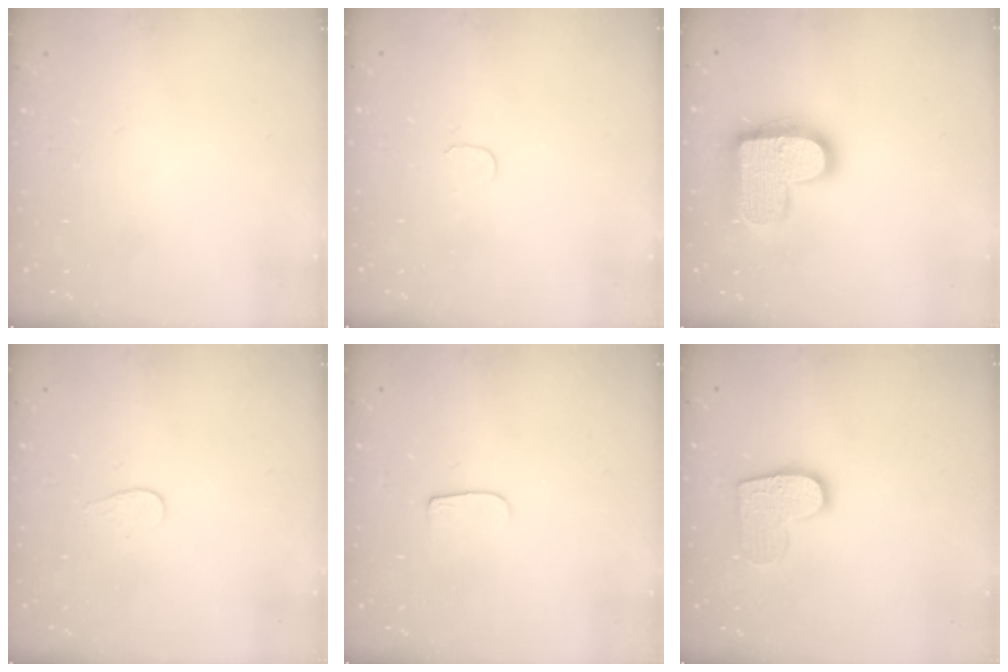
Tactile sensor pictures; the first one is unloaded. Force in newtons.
{"total": 3.7, "press": 3.7, "slide": 0.4}
{"total": 16.6, "press": 16.5, "slide": 0.9}
{"total": 3.8, "press": 3.8, "slide": 0.3}
{"total": 5.3, "press": 5.2, "slide": 0.6}
{"total": 10.8, "press": 10.8, "slide": 0.7}